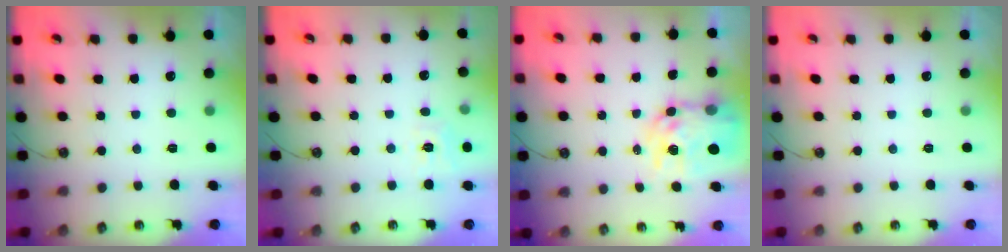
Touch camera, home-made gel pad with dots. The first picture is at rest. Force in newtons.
{"total": 7.3, "press": 7.3, "slide": 0.5}
{"total": 12.3, "press": 12.3, "slide": 1.0}
{"total": 0.0}